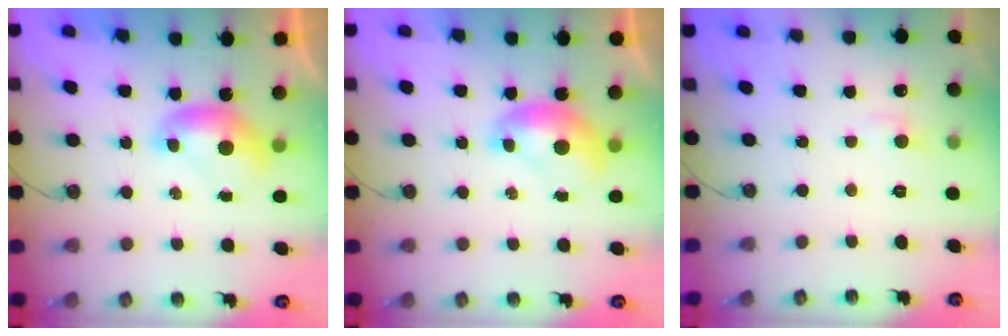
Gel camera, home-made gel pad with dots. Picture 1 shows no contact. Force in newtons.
{"total": 2.0, "press": 1.8, "slide": 0.8}
{"total": 1.1, "press": 0.9, "slide": 0.6}